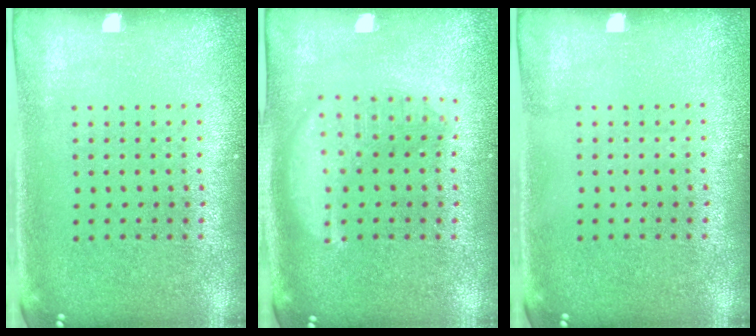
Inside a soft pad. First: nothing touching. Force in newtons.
{"total": 2.9, "press": 2.9, "slide": 0.3}
{"total": 0.0}